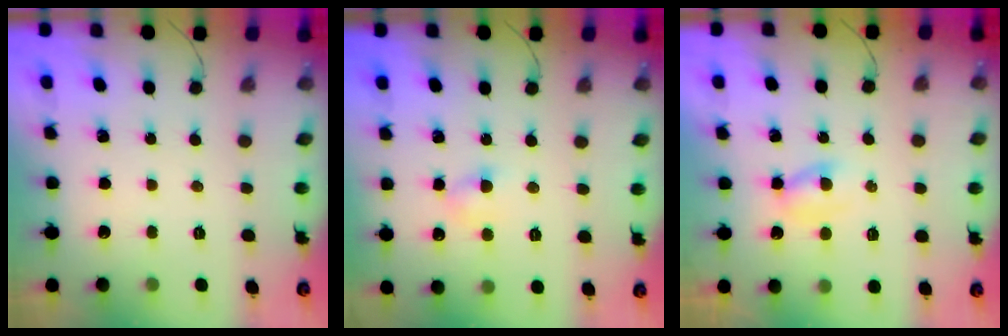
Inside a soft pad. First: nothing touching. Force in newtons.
{"total": 4.0, "press": 3.8, "slide": 1.0}
{"total": 2.0, "press": 1.8, "slide": 0.9}